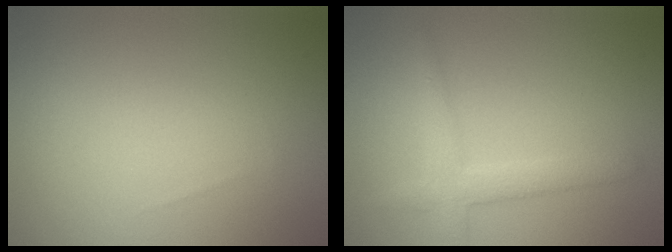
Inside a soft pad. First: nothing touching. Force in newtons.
{"total": 2.6, "press": 2.6, "slide": 0.1}